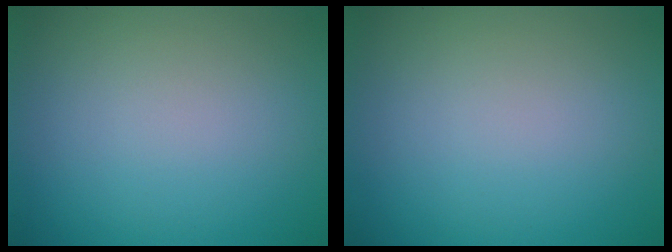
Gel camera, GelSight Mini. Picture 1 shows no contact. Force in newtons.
{"total": 0.0}